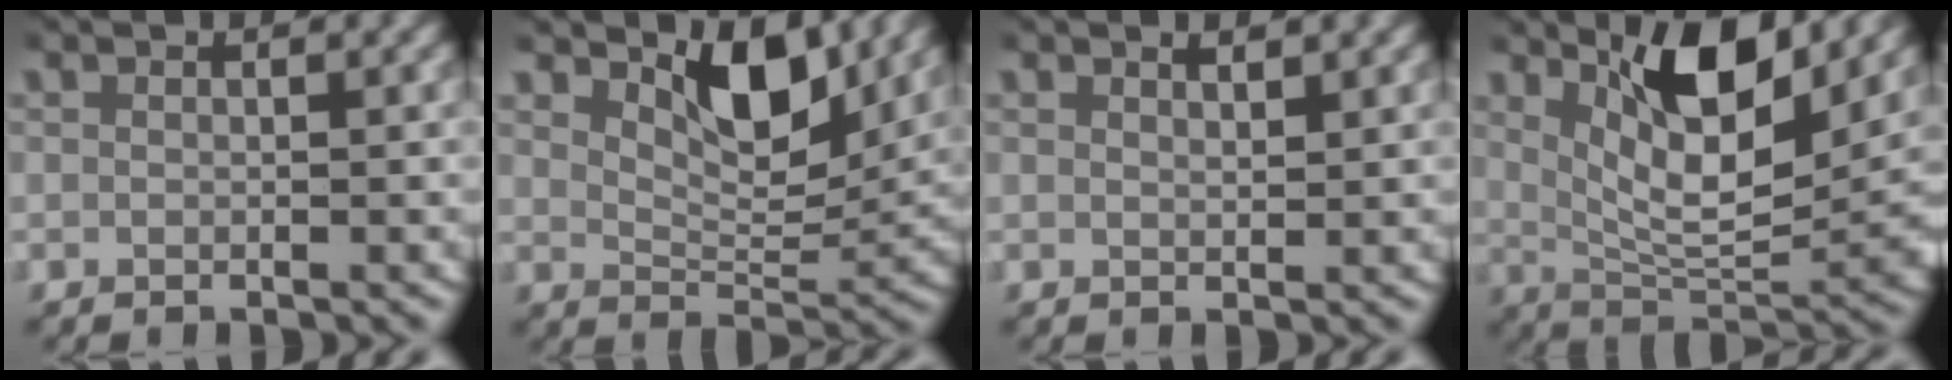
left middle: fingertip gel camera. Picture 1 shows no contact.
{"total": 6.2, "force": [4.3, 2.1, 4.0], "torque": [-0.069, -0.012, 0.071]}
{"total": 1.3, "force": [1.1, 0.1, 0.5], "torque": [-0.006, -0.005, 0.021]}
{"total": 9.4, "force": [4.0, 3.5, 7.8], "torque": [-0.123, -0.007, 0.064]}